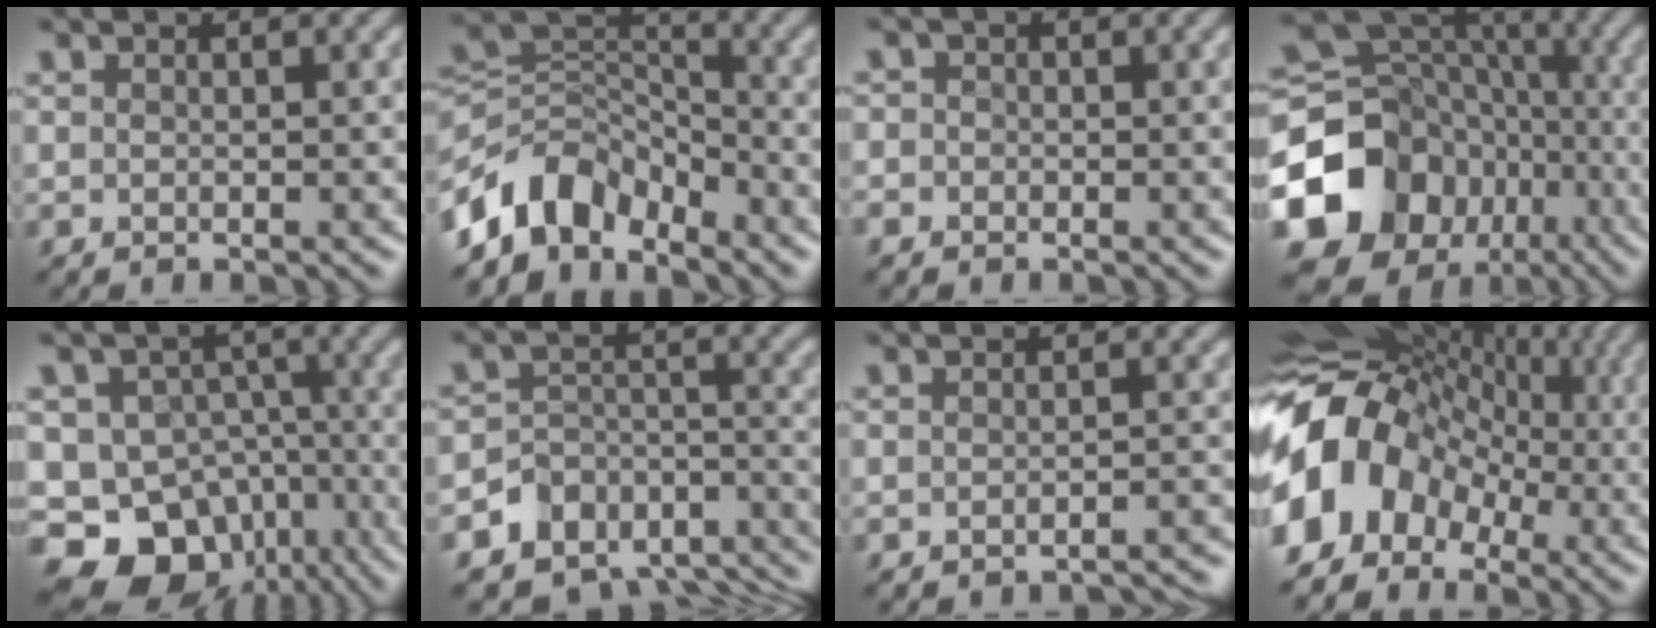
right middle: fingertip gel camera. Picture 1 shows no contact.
{"total": 6.1, "force": [-4.7, 3.1, 2.2], "torque": [-0.027, 0.007, -0.098]}
{"total": 1.9, "force": [-0.4, 1.8, 0.5], "torque": [-0.002, 0.013, -0.027]}
{"total": 17.1, "force": [-6.4, 14.1, 7.1], "torque": [-0.176, -0.002, -0.108]}
{"total": 13.2, "force": [-6.7, 10.2, 5.0], "torque": [-0.091, -0.006, -0.104]}
{"total": 9.8, "force": [-7.6, 6.0, 1.6], "torque": [-0.026, 0.012, -0.105]}
{"total": 2.4, "force": [-2.4, 0.1, 0.5], "torque": [-0.005, 0.003, -0.023]}
{"total": 11.6, "force": [-2.5, 9.2, 6.6], "torque": [-0.124, 0.016, -0.064]}